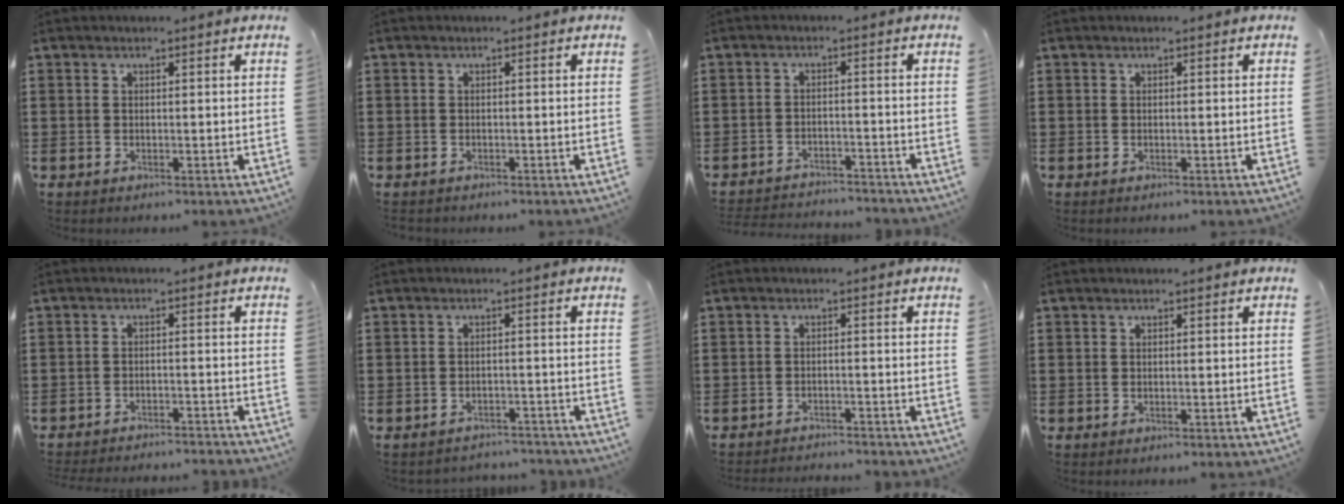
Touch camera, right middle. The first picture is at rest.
{"total": 0.6, "force": [-0.5, 0.2, -0.1], "torque": [0.002, 0.004, -0.012]}
{"total": 2.9, "force": [-2.9, 0.2, 0.0], "torque": [-0.006, 0.000, -0.062]}
{"total": 0.0}
{"total": 2.7, "force": [-2.7, -0.1, 0.2], "torque": [-0.006, 0.002, -0.056]}
{"total": 2.3, "force": [-2.2, 0.3, 0.0], "torque": [-0.007, 0.001, -0.048]}
{"total": 2.0, "force": [-2.0, 0.0, 0.0], "torque": [-0.006, 0.001, -0.042]}
{"total": 0.0}